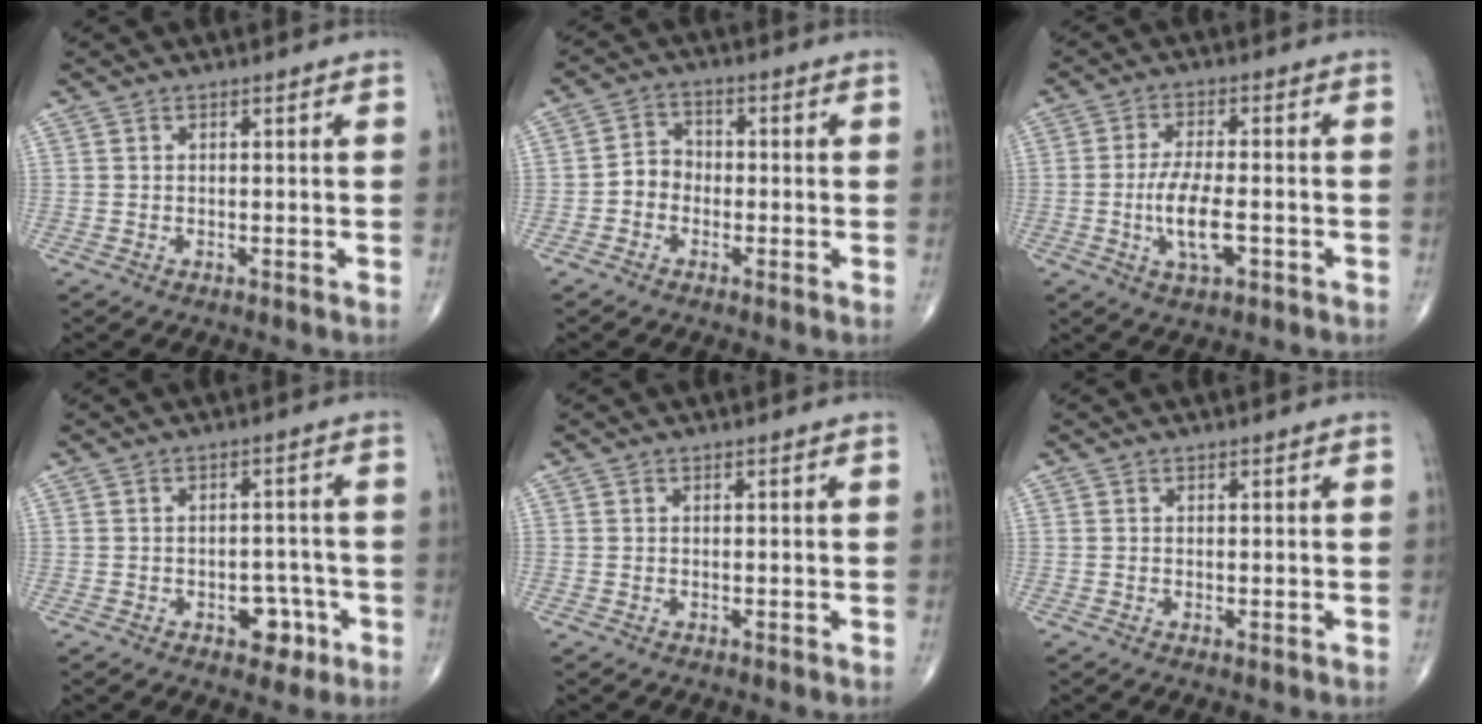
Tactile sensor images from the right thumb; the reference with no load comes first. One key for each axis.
{"total": 4.2, "fx": -1.4, "fy": 3.5, "fz": 1.8, "tx": -0.015, "ty": 0.019, "tz": -0.036}
{"total": 7.3, "fx": -1.9, "fy": 3.0, "fz": 6.3, "tx": -0.112, "ty": -0.001, "tz": -0.030}
{"total": 5.6, "fx": -2.5, "fy": 3.6, "fz": 3.5, "tx": -0.019, "ty": 0.021, "tz": -0.028}
{"total": 0.0}
{"total": 0.5, "fx": -0.1, "fy": 0.2, "fz": 0.5, "tx": -0.013, "ty": -0.004, "tz": -0.002}